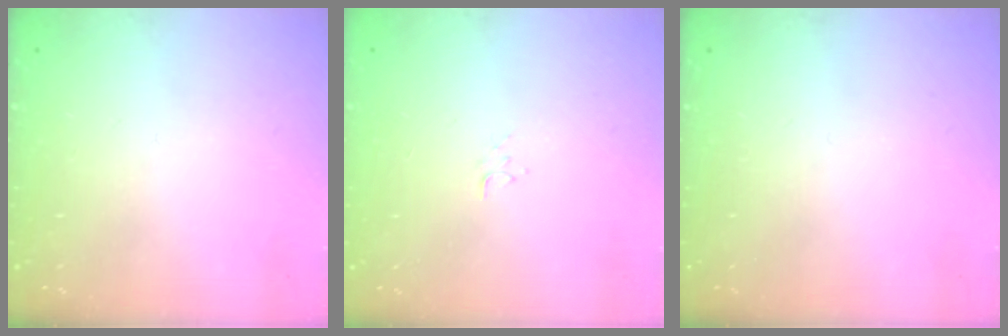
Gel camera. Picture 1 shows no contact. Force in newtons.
{"total": 4.1, "press": 4.1, "slide": 0.6}
{"total": 0.0}